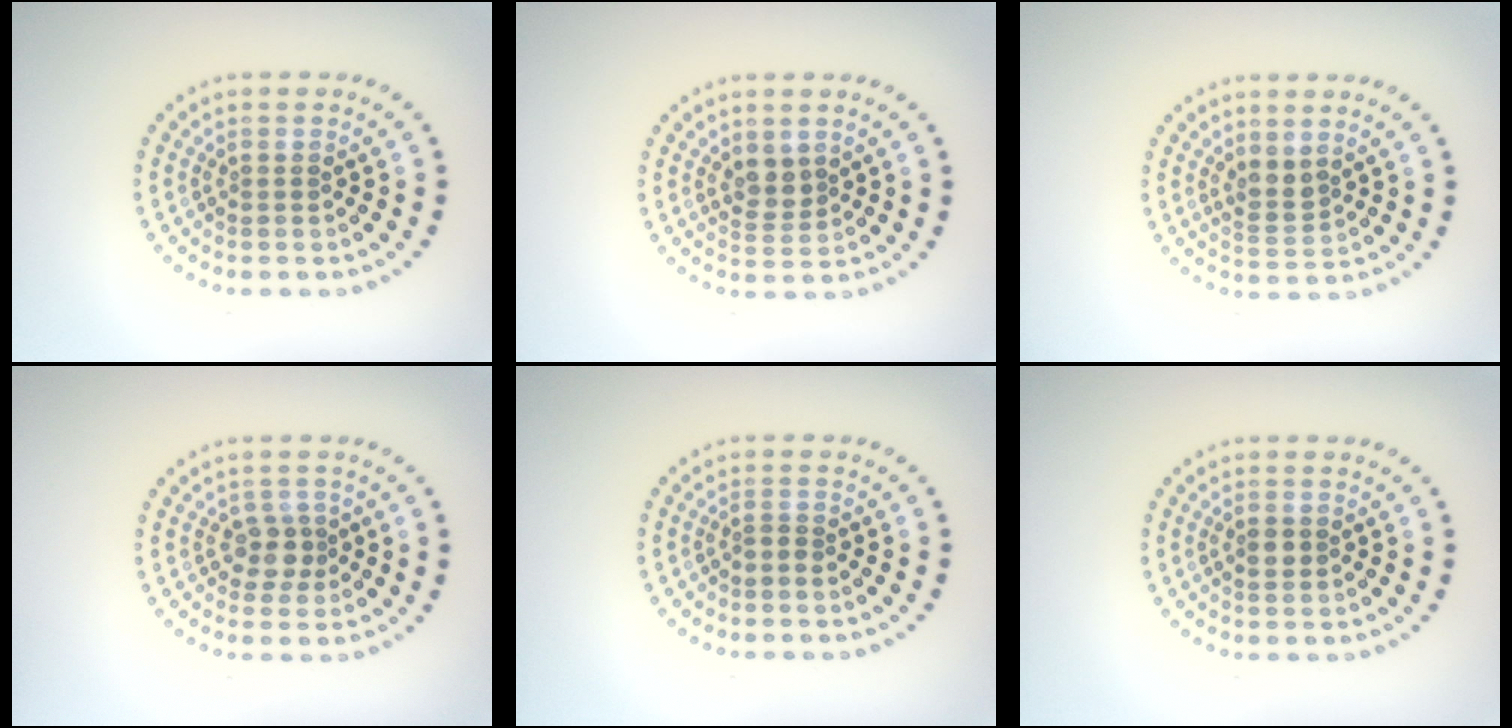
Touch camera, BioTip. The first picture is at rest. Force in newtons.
{"total": 1.9, "press": 1.8, "slide": 0.8}
{"total": 1.9, "press": 1.6, "slide": 1.1}
{"total": 2.0, "press": 1.7, "slide": 1.1}
{"total": 0.6, "press": 0.4, "slide": 0.4}
{"total": 1.4, "press": 1.4, "slide": 0.1}